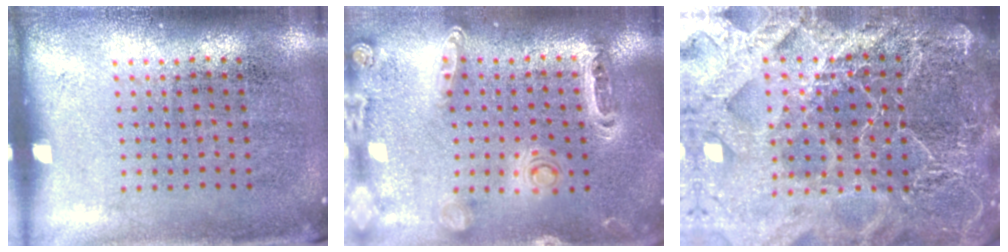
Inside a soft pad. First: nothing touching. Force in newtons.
{"total": 1.4, "press": 1.3, "slide": 0.3}
{"total": 6.4, "press": 5.5, "slide": 3.3}